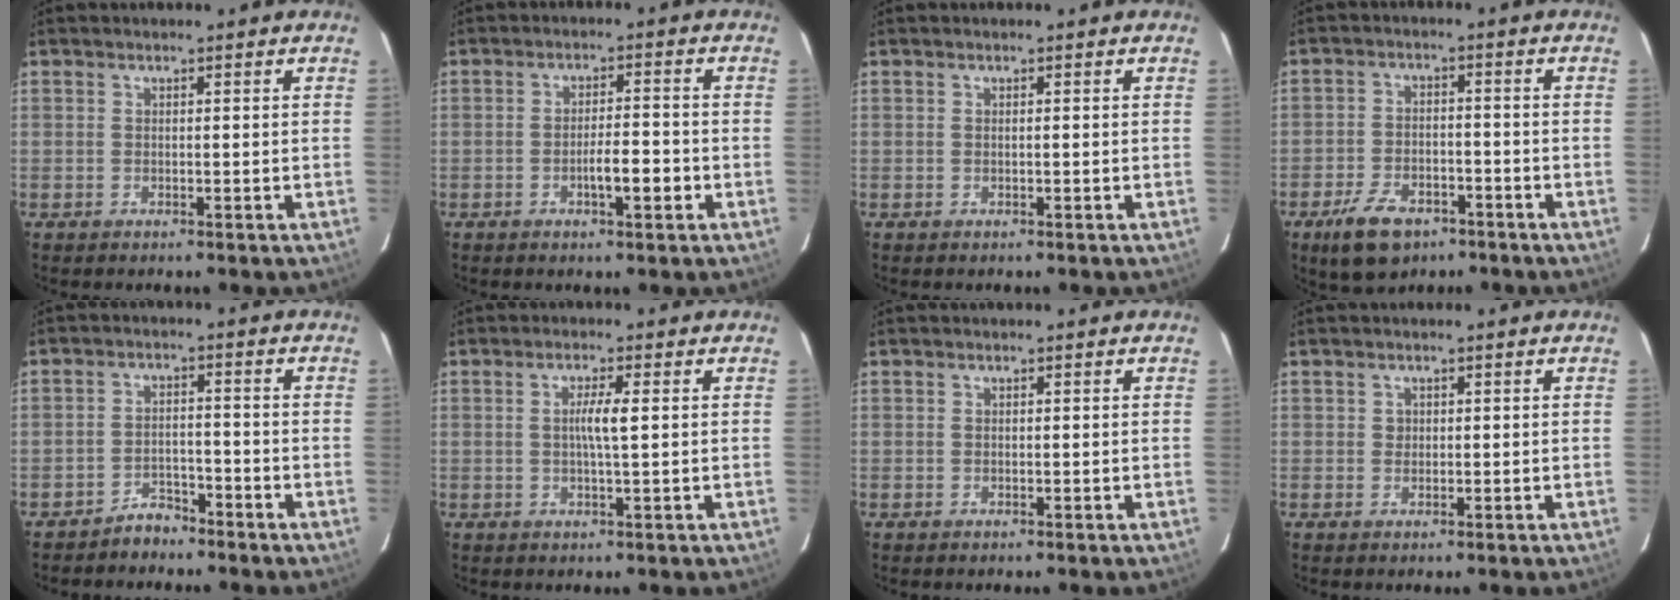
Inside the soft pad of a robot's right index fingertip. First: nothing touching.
{"total": 4.5, "force": [-1.7, 0.8, 4.0], "torque": [-0.065, 0.003, -0.027]}
{"total": 0.0}
{"total": 7.6, "force": [-4.9, 4.0, 4.4], "torque": [-0.090, -0.005, -0.077]}
{"total": 3.2, "force": [-2.9, 1.2, 0.2], "torque": [-0.003, 0.003, -0.048]}
{"total": 3.3, "force": [0.4, -0.1, 3.3], "torque": [-0.063, -0.002, 0.005]}
{"total": 0.0}
{"total": 0.9, "force": [0.2, 0.8, 0.2], "torque": [0.002, 0.001, 0.004]}